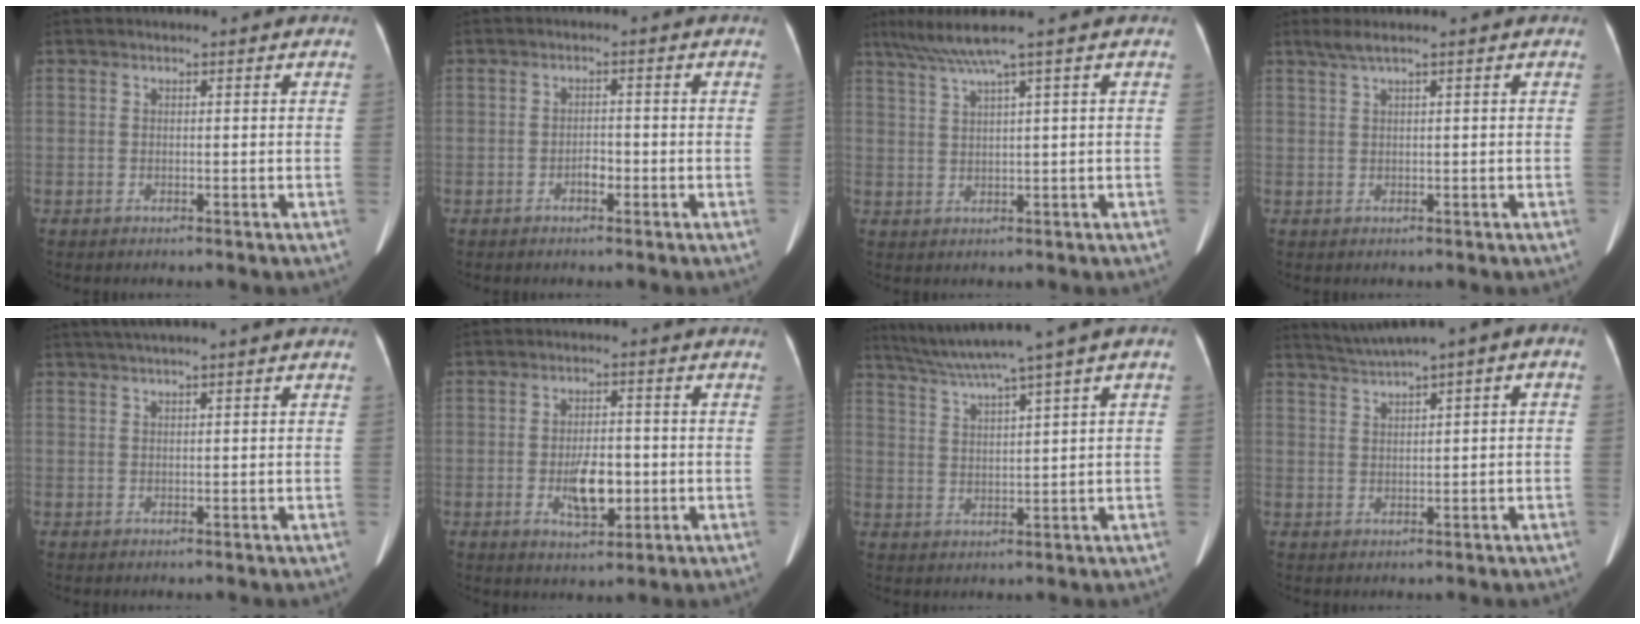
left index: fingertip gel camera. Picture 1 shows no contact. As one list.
[{"total": 1.9, "force": [-1.0, 0.9, 1.3], "torque": [-0.018, 0.005, -0.016]}, {"total": 4.7, "force": [3.1, -1.4, 3.2], "torque": [-0.071, 0.012, 0.065]}, {"total": 1.7, "force": [1.0, -0.2, 1.4], "torque": [-0.041, 0.018, 0.029]}, {"total": 2.7, "force": [1.9, -0.4, 1.9], "torque": [-0.038, 0.020, 0.039]}, {"total": 6.3, "force": [-1.5, 2.8, 5.5], "torque": [-0.102, -0.001, -0.018]}, {"total": 9.0, "force": [6.1, -1.0, 6.5], "torque": [-0.109, 0.030, 0.107]}, {"total": 5.9, "force": [2.9, 0.6, 5.1], "torque": [-0.090, 0.034, 0.052]}]